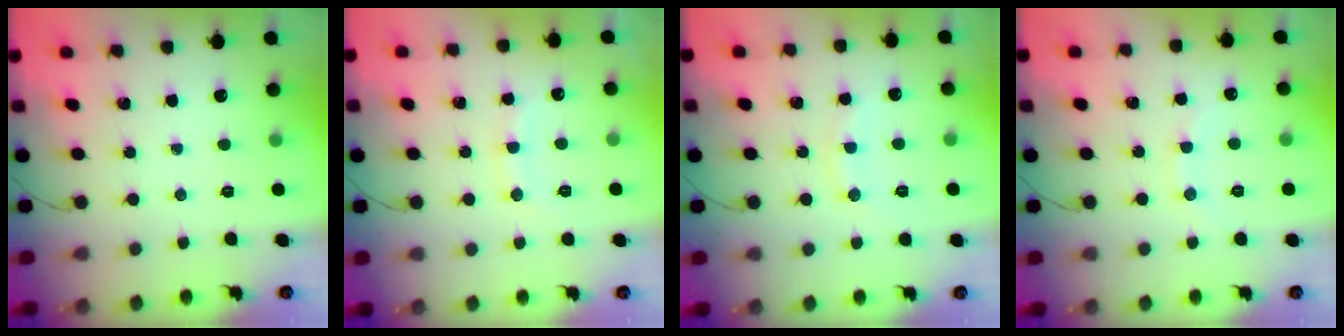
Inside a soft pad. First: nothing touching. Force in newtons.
{"total": 9.9, "press": 9.9, "slide": 1.2}
{"total": 7.4, "press": 7.4, "slide": 0.7}
{"total": 6.6, "press": 6.5, "slide": 1.1}